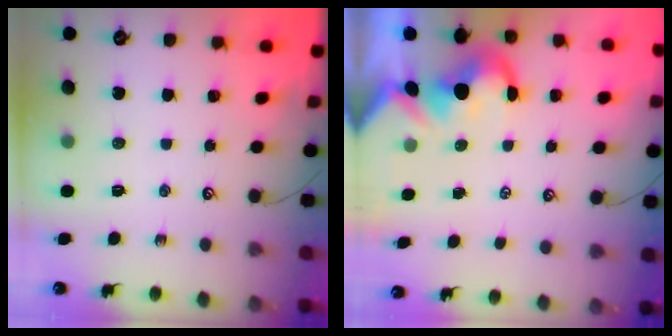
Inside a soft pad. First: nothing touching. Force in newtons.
{"total": 3.0, "press": 2.8, "slide": 1.1}